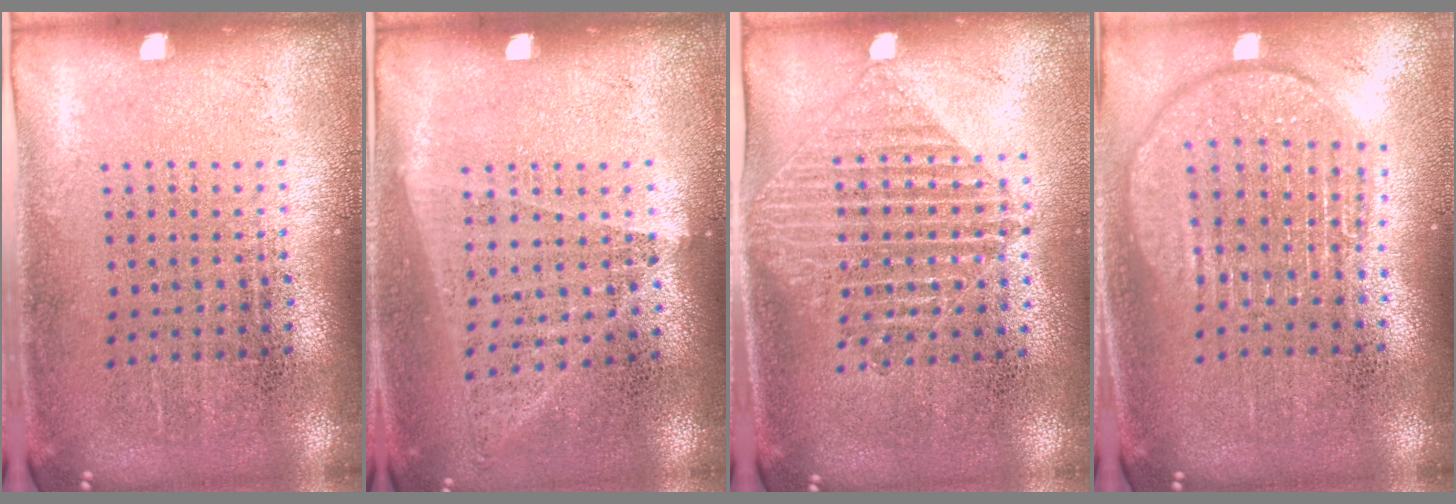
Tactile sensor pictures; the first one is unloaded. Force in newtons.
{"total": 1.0, "press": 0.9, "slide": 0.4}
{"total": 1.4, "press": 1.3, "slide": 0.7}
{"total": 1.8, "press": 1.6, "slide": 1.0}